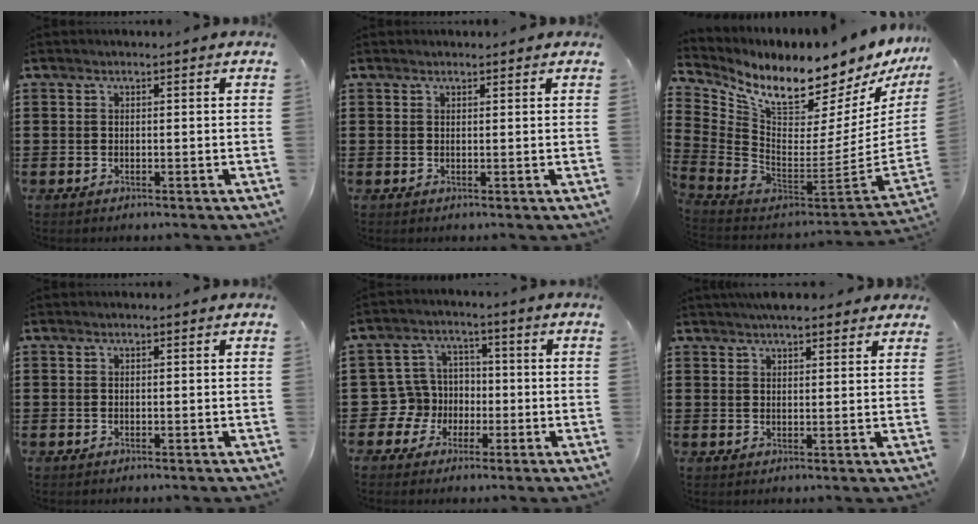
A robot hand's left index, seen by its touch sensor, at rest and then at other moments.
{"total": 0.8, "force": [0.7, 0.2, 0.2], "torque": [-0.006, 0.001, 0.014]}
{"total": 9.3, "force": [7.8, 2.3, 4.4], "torque": [-0.116, -0.080, 0.131]}
{"total": 0.0}
{"total": 7.3, "force": [-1.2, 7.0, 1.7], "torque": [-0.087, 0.003, -0.026]}
{"total": 3.7, "force": [3.3, 1.0, 1.3], "torque": [-0.032, -0.003, 0.062]}